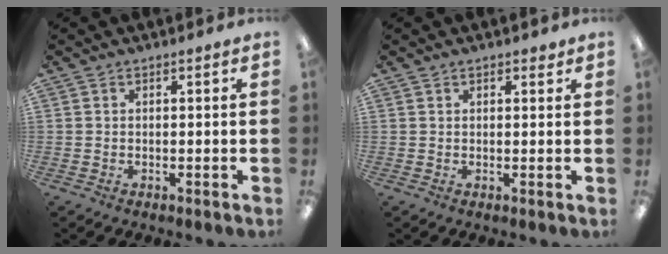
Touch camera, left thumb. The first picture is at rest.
{"total": 1.6, "force": [1.1, 0.8, 0.8], "torque": [-0.009, -0.001, 0.018]}